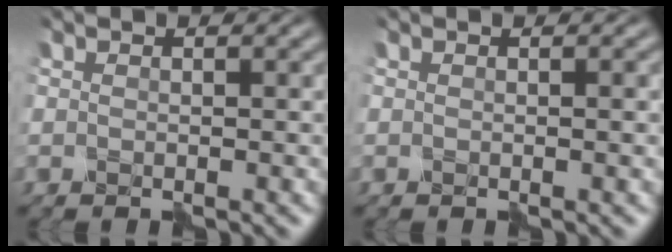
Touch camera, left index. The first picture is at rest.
{"total": 0.7, "force": [0.0, 0.1, 0.7], "torque": [-0.008, 0.002, -0.001]}